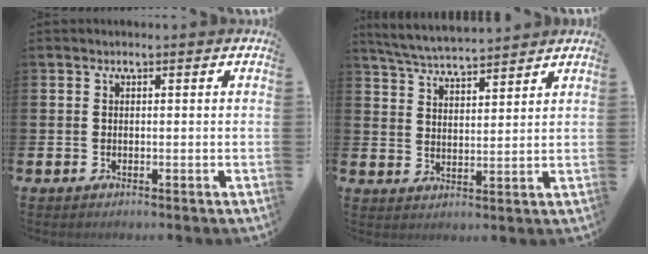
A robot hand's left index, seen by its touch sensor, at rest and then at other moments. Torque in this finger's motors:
{"motor_torque": [0.05, -0.19, 0.44, 0.16]}